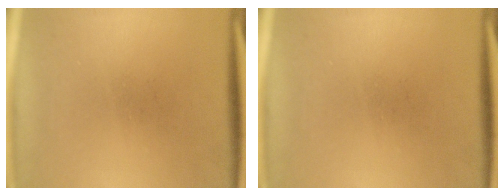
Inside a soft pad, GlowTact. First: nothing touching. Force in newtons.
{"total": 0.0}